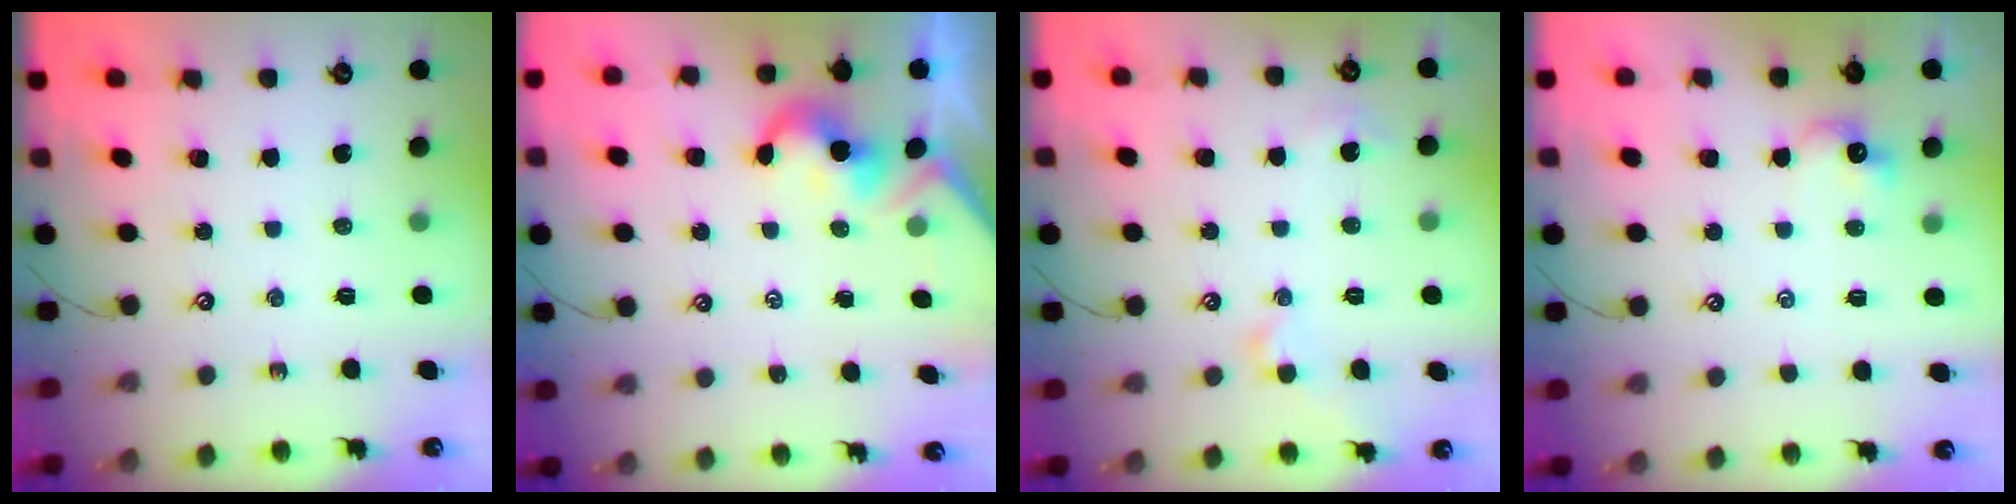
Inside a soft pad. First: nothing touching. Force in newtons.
{"total": 2.0, "press": 1.9, "slide": 0.5}
{"total": 1.9, "press": 1.9, "slide": 0.5}
{"total": 1.2, "press": 1.1, "slide": 0.5}